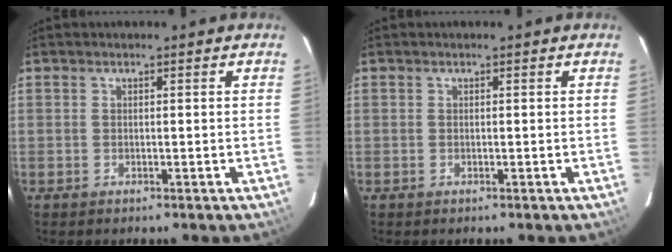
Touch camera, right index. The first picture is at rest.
{"total": 0.0}